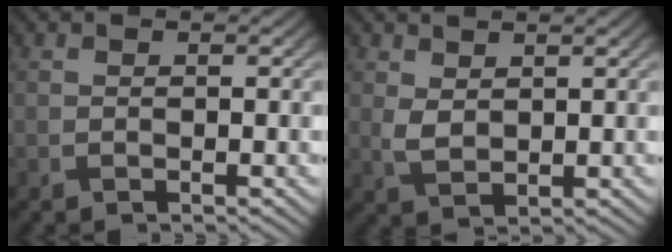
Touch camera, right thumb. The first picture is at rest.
{"total": 2.4, "force": [1.1, 1.4, 1.7], "torque": [-0.045, -0.004, 0.027]}